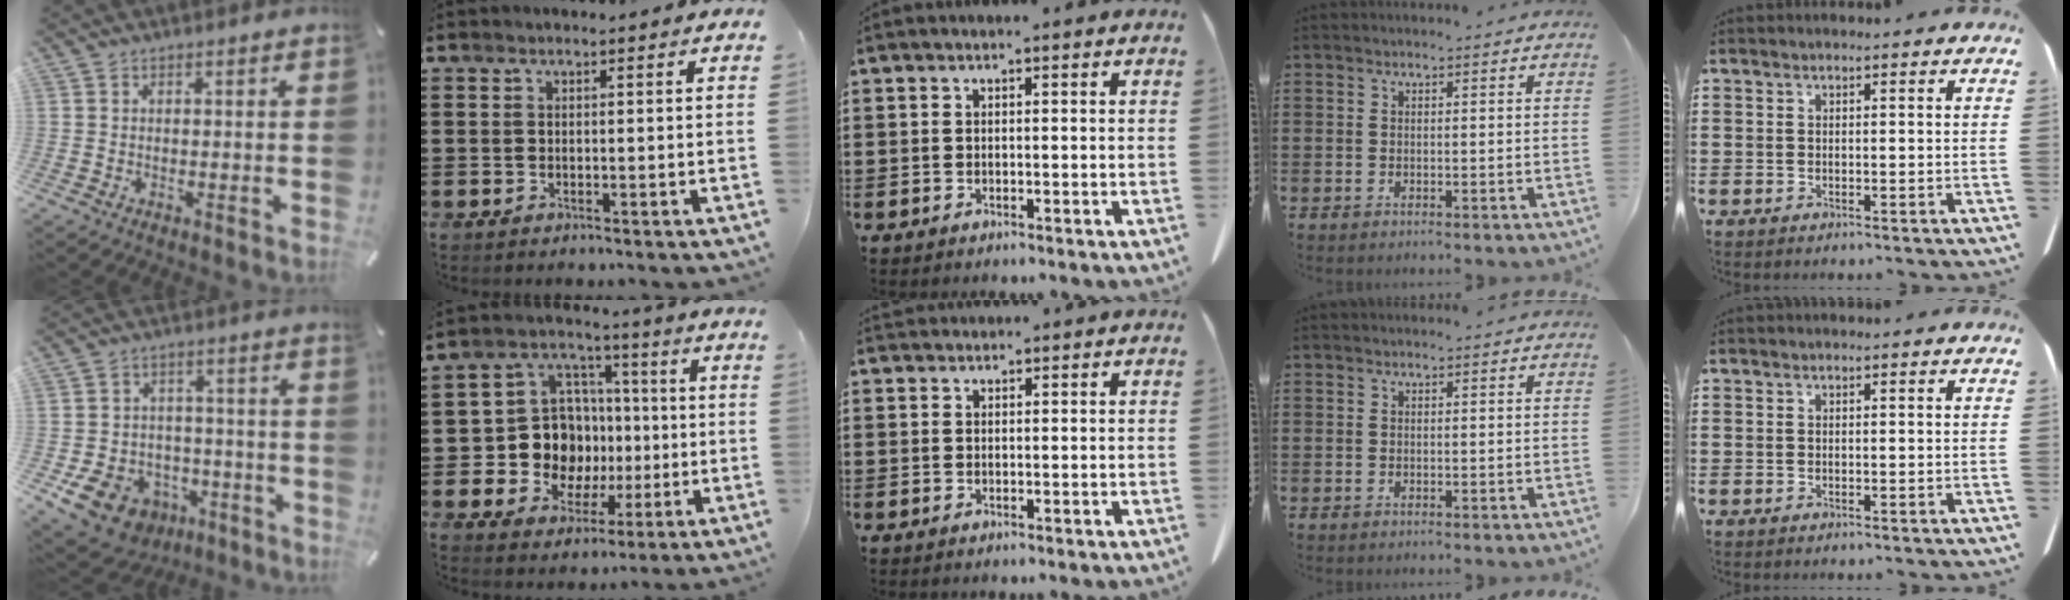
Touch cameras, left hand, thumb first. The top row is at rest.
{"thumb": {"total": 11.3, "force": [-5.6, 8.8, 4.5], "torque": [-0.087, 0.043, -0.091]}, "index": {"total": 10.8, "force": [-0.6, 10.2, 3.4], "torque": [-0.110, 0.004, -0.002]}, "middle": {"total": 1.0, "force": [1.0, 0.2, 0.0], "torque": [-0.004, -0.002, 0.020]}}